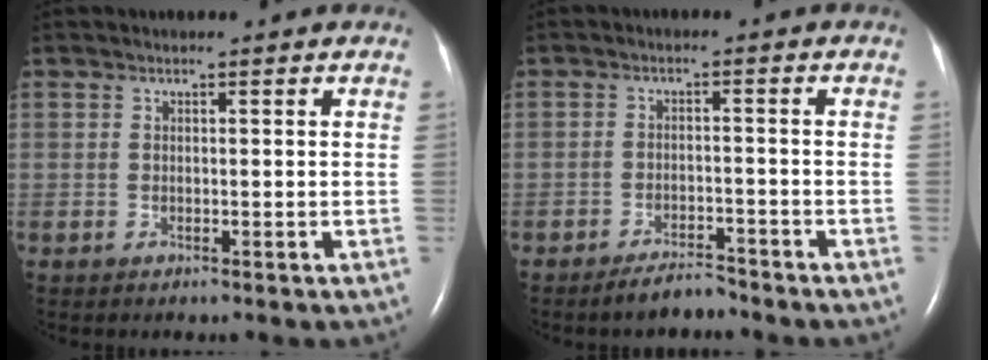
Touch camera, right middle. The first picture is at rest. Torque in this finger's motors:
{"motor_torque": [0.06, -0.08, 0.00, 0.00]}